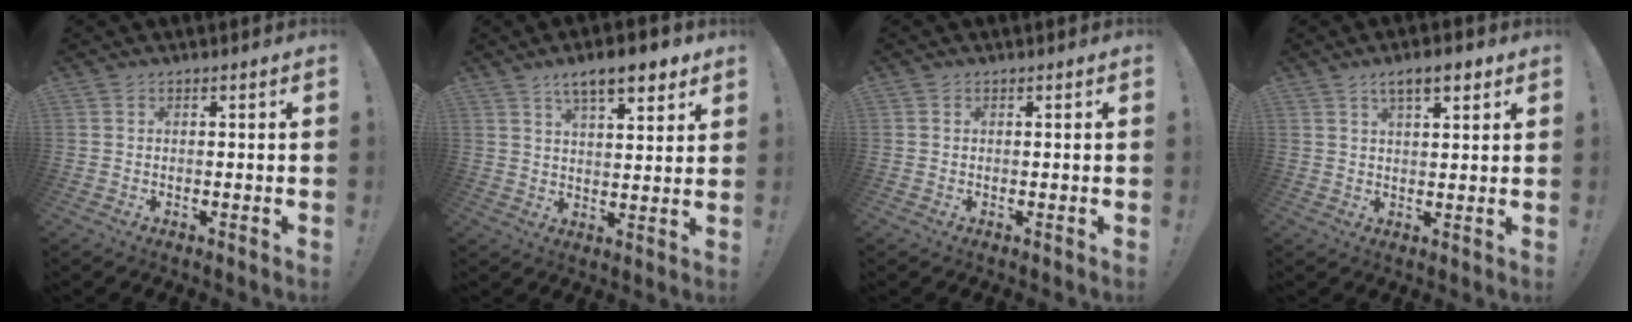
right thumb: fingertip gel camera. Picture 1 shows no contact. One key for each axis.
{"total": 10.2, "fx": 6.6, "fy": 3.4, "fz": 7.0, "tx": -0.098, "ty": -0.035, "tz": 0.111}
{"total": 0.0}
{"total": 6.9, "fx": 4.1, "fy": 2.6, "fz": 4.9, "tx": -0.068, "ty": -0.013, "tz": 0.068}